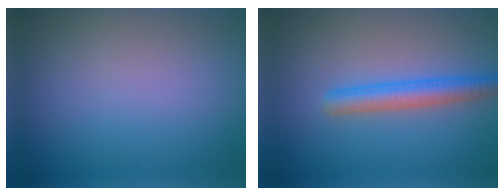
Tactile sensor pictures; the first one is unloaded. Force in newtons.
{"total": 3.3, "press": 3.3, "slide": 0.0}